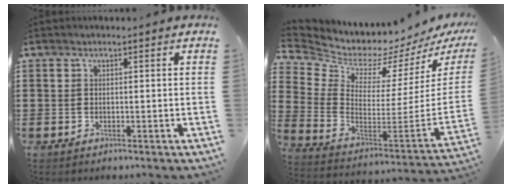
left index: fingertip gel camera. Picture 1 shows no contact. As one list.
[{"total": 3.6, "force": [3.3, 1.4, 0.1], "torque": [-0.036, -0.057, 0.050]}]